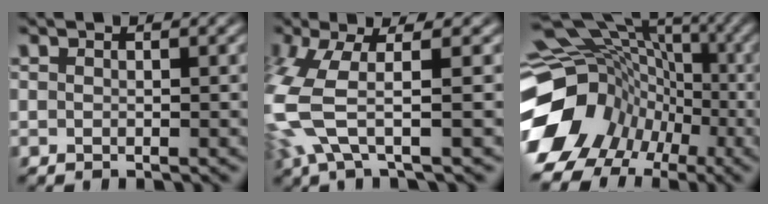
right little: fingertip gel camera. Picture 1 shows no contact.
{"total": 6.7, "force": [0.4, 3.6, 5.7], "torque": [-0.152, -0.010, 0.008]}
{"total": 17.8, "force": [-2.0, 14.6, 9.9], "torque": [-0.177, -0.050, -0.026]}